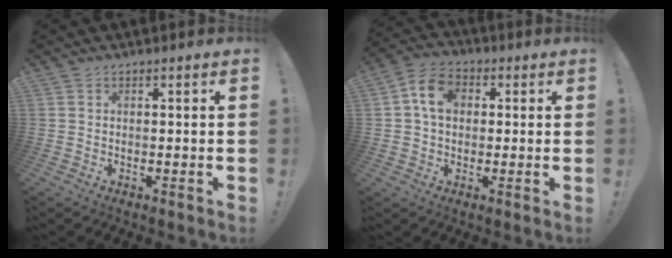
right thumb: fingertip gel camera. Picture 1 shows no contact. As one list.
[{"total": 9.6, "force": [2.3, 7.3, 5.8], "torque": [-0.086, 0.012, 0.045]}]